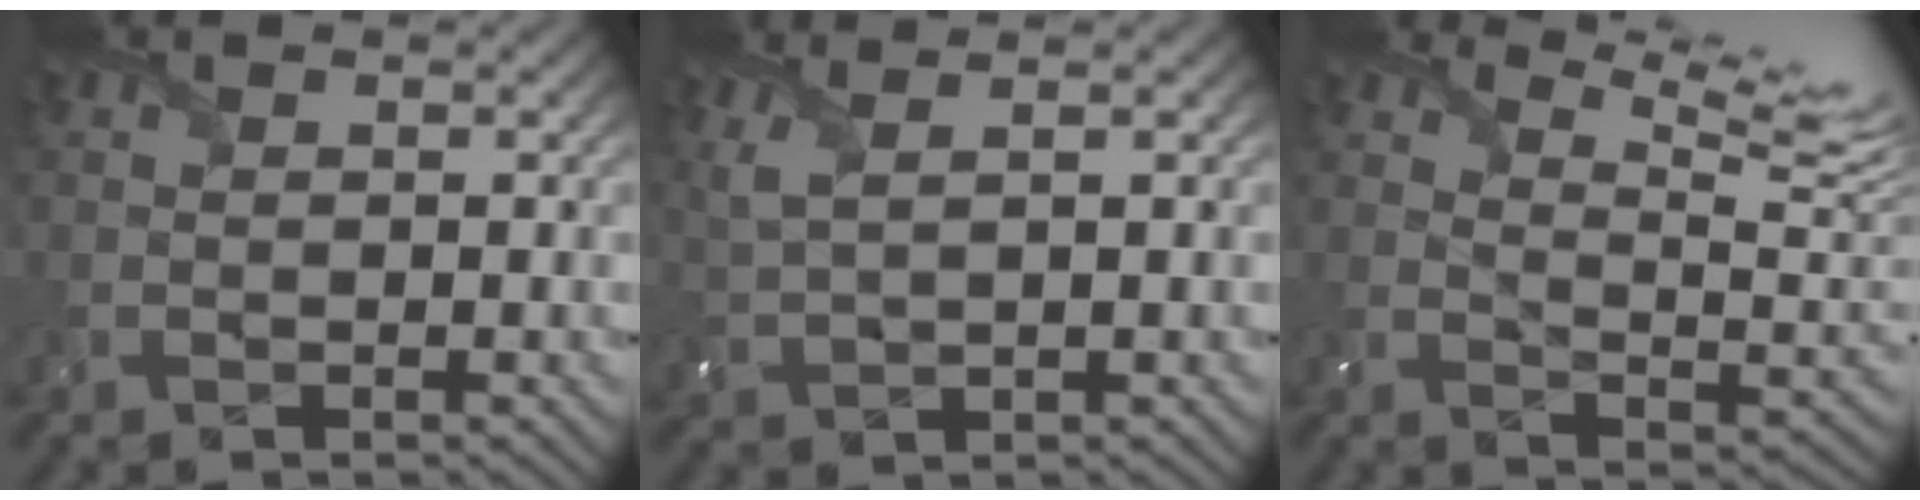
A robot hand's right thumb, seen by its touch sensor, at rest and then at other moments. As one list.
[{"total": 3.8, "force": [2.3, 1.1, 2.9], "torque": [-0.068, 0.013, 0.042]}, {"total": 11.5, "force": [8.1, 3.2, 7.5], "torque": [-0.146, 0.006, 0.117]}]